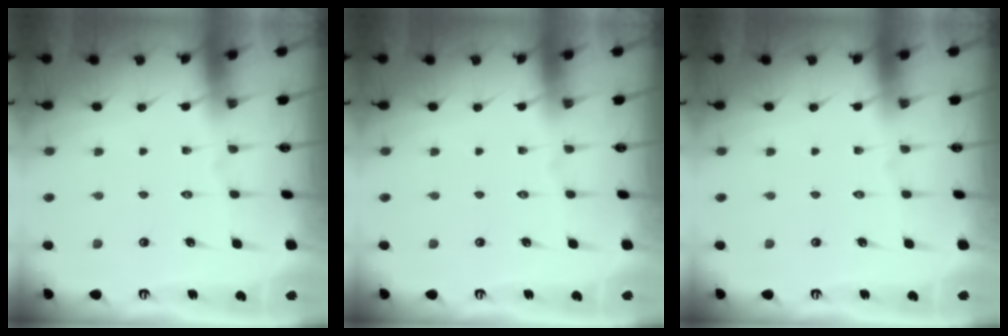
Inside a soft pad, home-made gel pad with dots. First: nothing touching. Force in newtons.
{"total": 0.0}
{"total": 0.0}